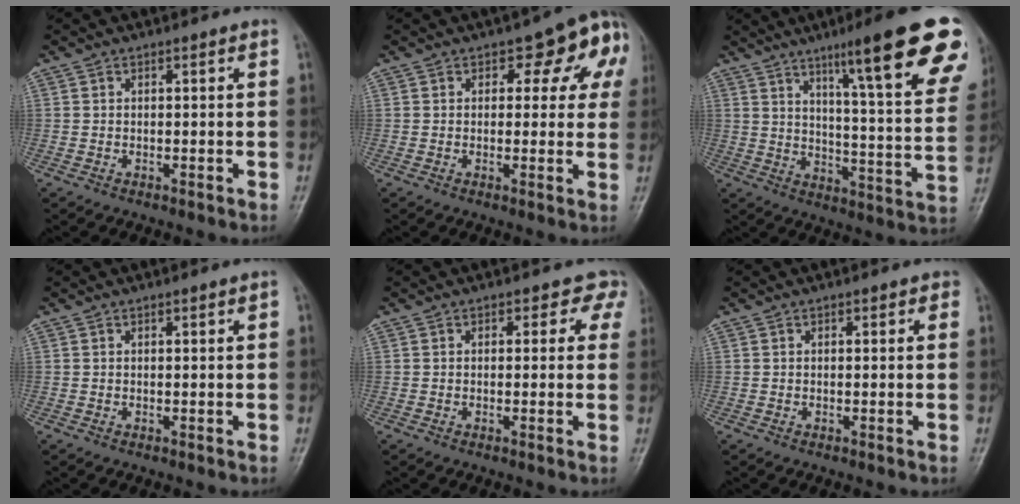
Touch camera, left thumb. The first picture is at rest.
{"total": 8.7, "force": [3.7, 5.2, 5.9], "torque": [-0.015, -0.003, 0.036]}
{"total": 23.7, "force": [13.7, 3.4, 19.1], "torque": [-0.236, -0.047, 0.190]}
{"total": 0.5, "force": [0.2, 0.1, 0.5], "torque": [-0.008, 0.001, 0.003]}
{"total": 3.9, "force": [2.0, 2.8, 1.8], "torque": [0.021, -0.004, 0.007]}
{"total": 1.3, "force": [0.5, 0.7, 1.0], "torque": [-0.008, 0.001, 0.004]}